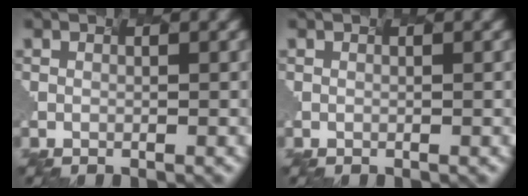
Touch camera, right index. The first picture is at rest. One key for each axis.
{"total": 0.0}